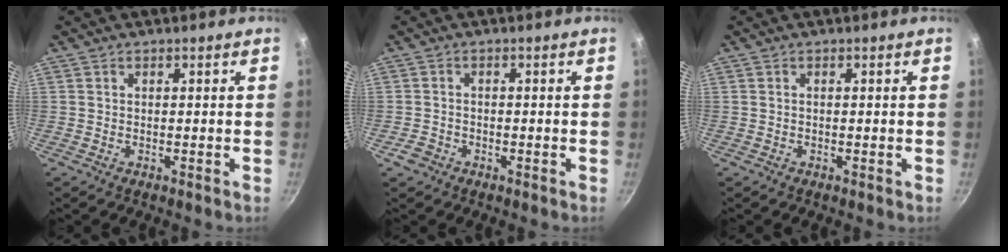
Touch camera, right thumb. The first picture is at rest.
{"total": 2.4, "force": [-1.5, 1.7, 0.8], "torque": [-0.014, 0.015, -0.025]}
{"total": 0.0}